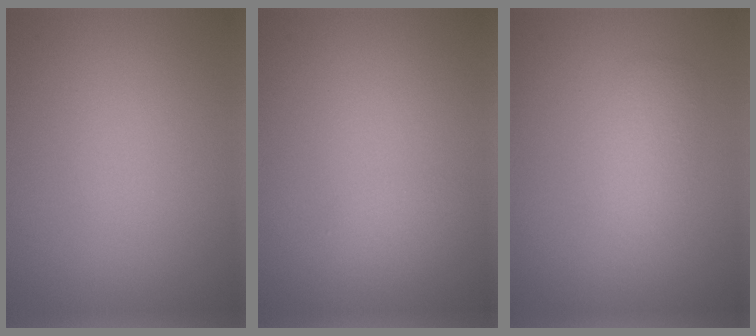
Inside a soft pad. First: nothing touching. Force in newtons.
{"total": 0.8, "press": 0.8, "slide": 0.0}
{"total": 2.1, "press": 2.1, "slide": 0.1}